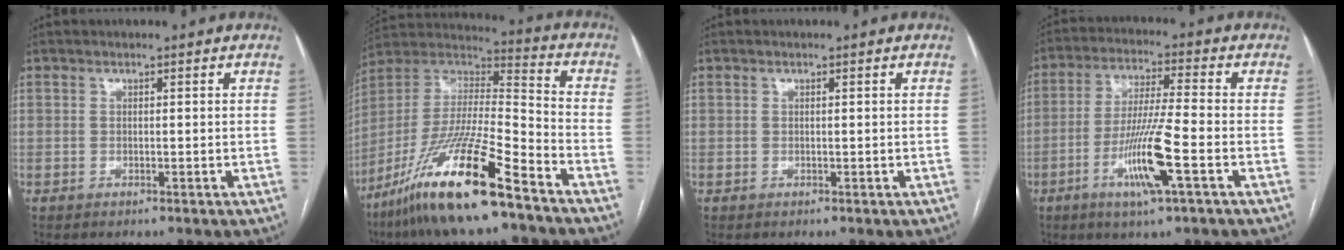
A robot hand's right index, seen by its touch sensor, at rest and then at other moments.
{"total": 21.3, "force": [-13.9, 1.7, 16.0], "torque": [-0.334, -0.038, -0.259]}
{"total": 0.0}
{"total": 10.7, "force": [-4.0, -0.2, 9.9], "torque": [-0.194, -0.013, -0.077]}